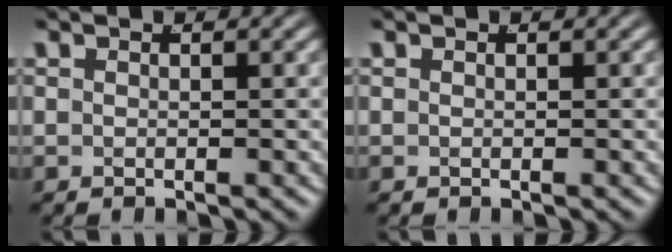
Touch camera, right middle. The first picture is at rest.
{"total": 0.0}